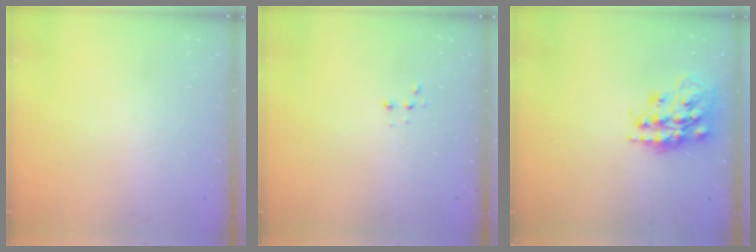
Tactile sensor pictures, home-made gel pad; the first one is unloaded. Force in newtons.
{"total": 2.7, "press": 2.7, "slide": 0.5}
{"total": 16.6, "press": 16.5, "slide": 1.1}